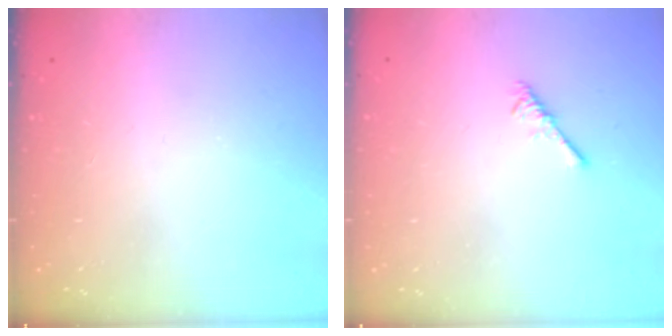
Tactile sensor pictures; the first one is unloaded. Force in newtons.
{"total": 2.2, "press": 2.1, "slide": 0.5}